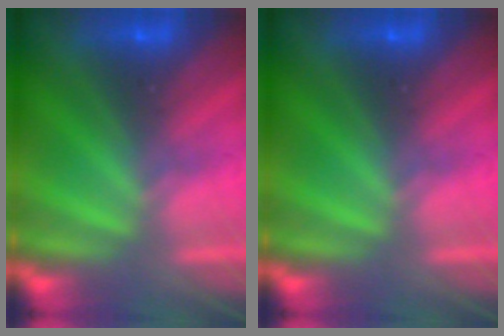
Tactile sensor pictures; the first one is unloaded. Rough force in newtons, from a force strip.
{"total": 0.0}